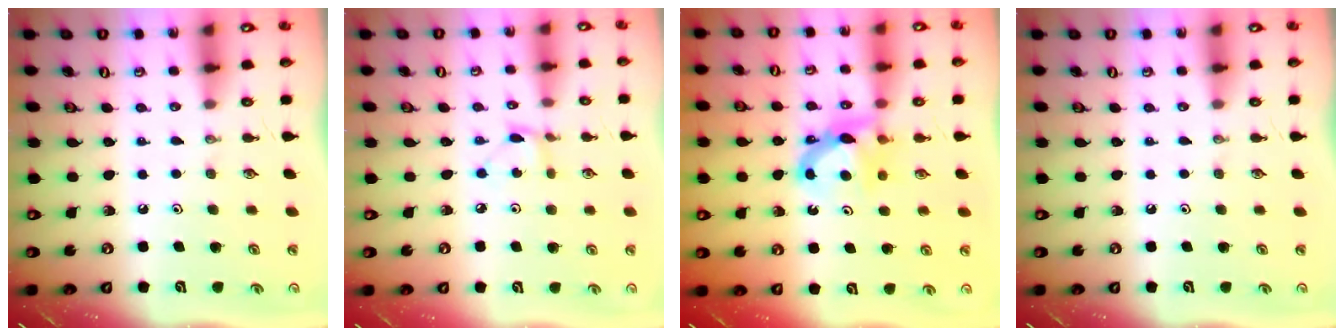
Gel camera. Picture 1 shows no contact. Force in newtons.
{"total": 2.9, "press": 2.9, "slide": 0.3}
{"total": 7.9, "press": 7.8, "slide": 0.5}
{"total": 0.0}